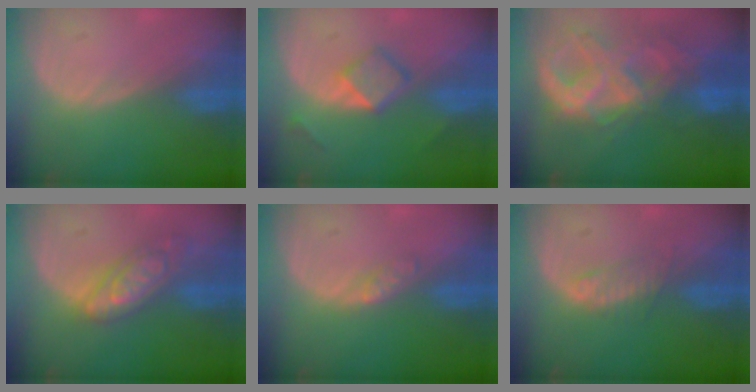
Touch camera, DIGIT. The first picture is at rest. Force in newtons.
{"total": 4.3, "press": 4.3, "slide": 0.4}
{"total": 10.8, "press": 9.1, "slide": 5.7}
{"total": 6.7, "press": 6.7, "slide": 0.4}
{"total": 2.0, "press": 2.0, "slide": 0.1}
{"total": 2.5, "press": 2.4, "slide": 0.3}